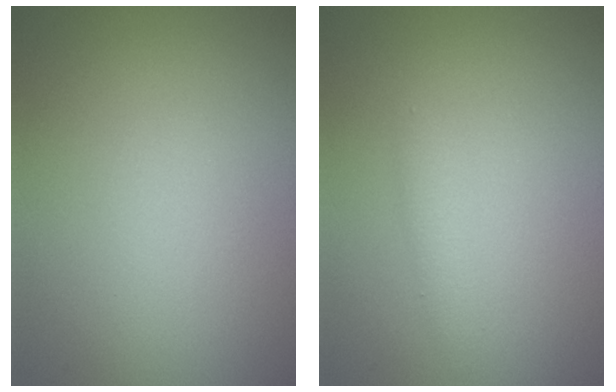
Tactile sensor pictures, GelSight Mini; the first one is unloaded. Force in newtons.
{"total": 1.0, "press": 1.0, "slide": 0.0}